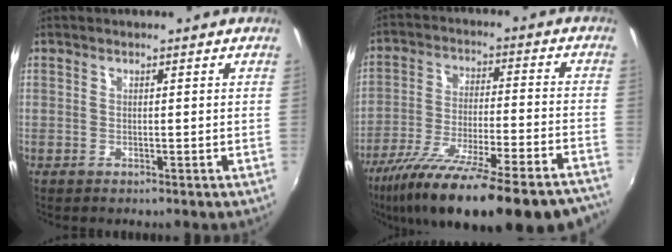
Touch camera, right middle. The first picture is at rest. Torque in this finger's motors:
{"motor_torque": [1.56, -0.58, 0.45, 0.21]}